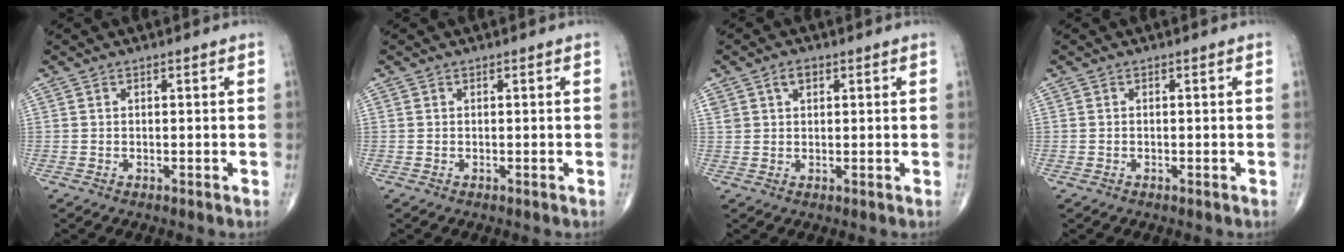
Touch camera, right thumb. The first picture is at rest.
{"total": 0.0}
{"total": 3.0, "force": [1.4, 2.0, 1.7], "torque": [-0.022, 0.001, 0.028]}
{"total": 0.0}